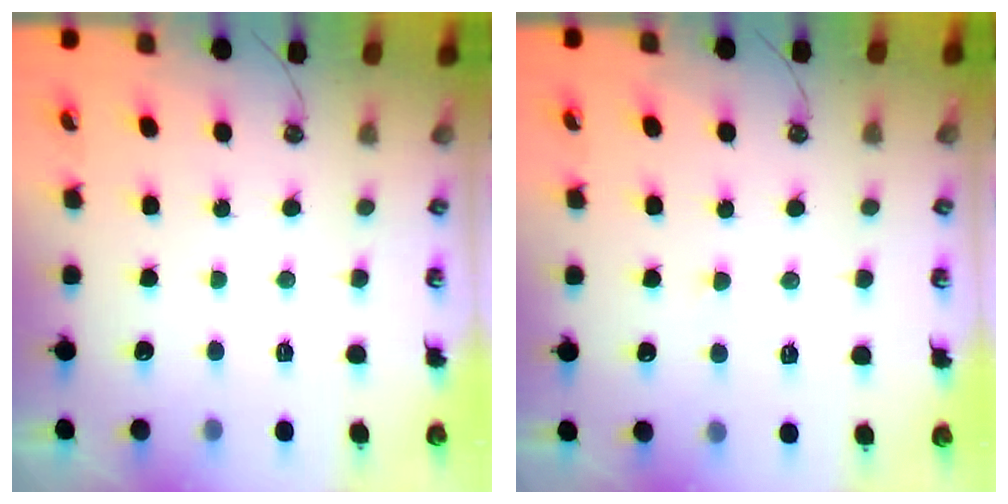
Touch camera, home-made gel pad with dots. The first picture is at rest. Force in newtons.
{"total": 0.6, "press": 0.3, "slide": 0.6}